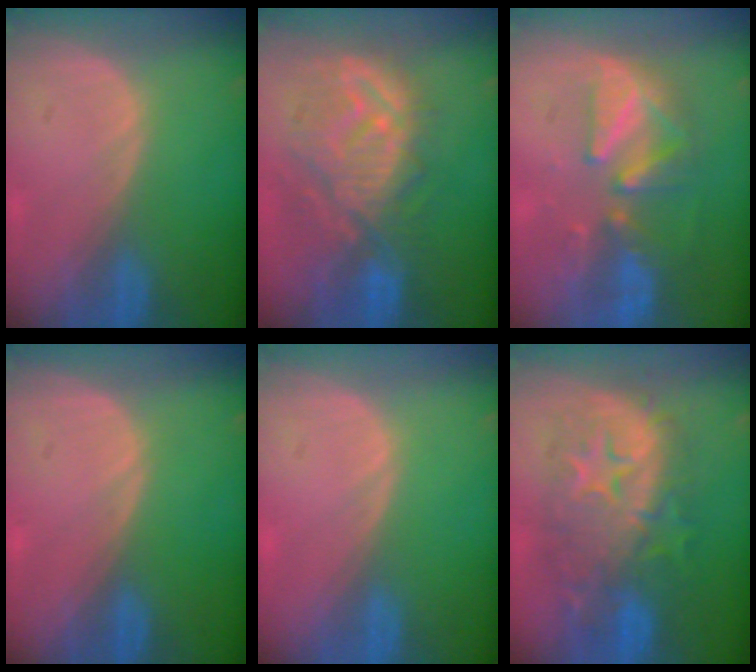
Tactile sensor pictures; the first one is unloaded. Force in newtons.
{"total": 11.2, "press": 10.4, "slide": 4.3}
{"total": 8.4, "press": 8.1, "slide": 2.0}
{"total": 0.0}
{"total": 0.0}
{"total": 12.0, "press": 11.9, "slide": 1.2}